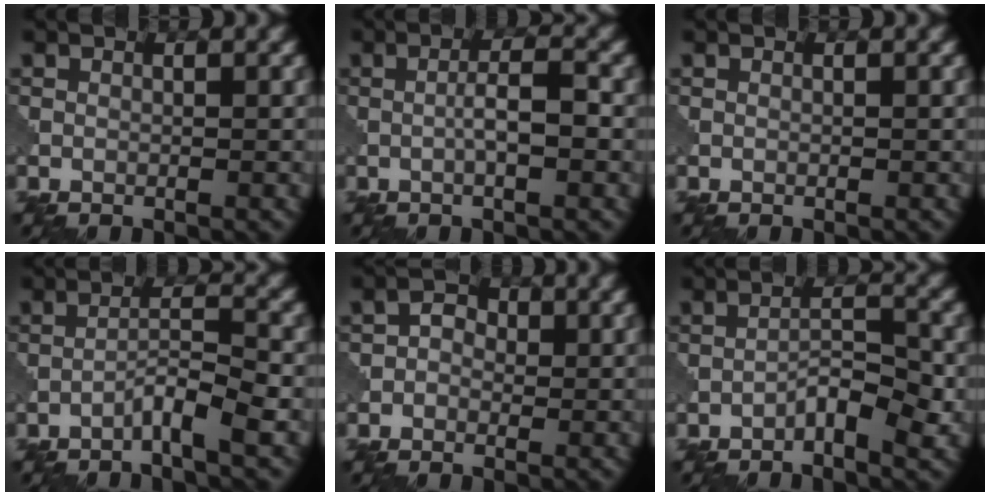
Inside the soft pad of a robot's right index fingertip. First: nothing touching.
{"total": 2.9, "force": [-0.5, 0.5, 2.9], "torque": [-0.050, 0.005, -0.012]}
{"total": 0.0}
{"total": 3.1, "force": [-2.0, 0.1, 2.3], "torque": [-0.041, 0.012, -0.045]}
{"total": 1.8, "force": [-0.3, 1.5, 0.9], "torque": [-0.010, 0.005, -0.015]}
{"total": 3.4, "force": [-1.8, 1.0, 2.6], "torque": [-0.042, 0.011, -0.035]}